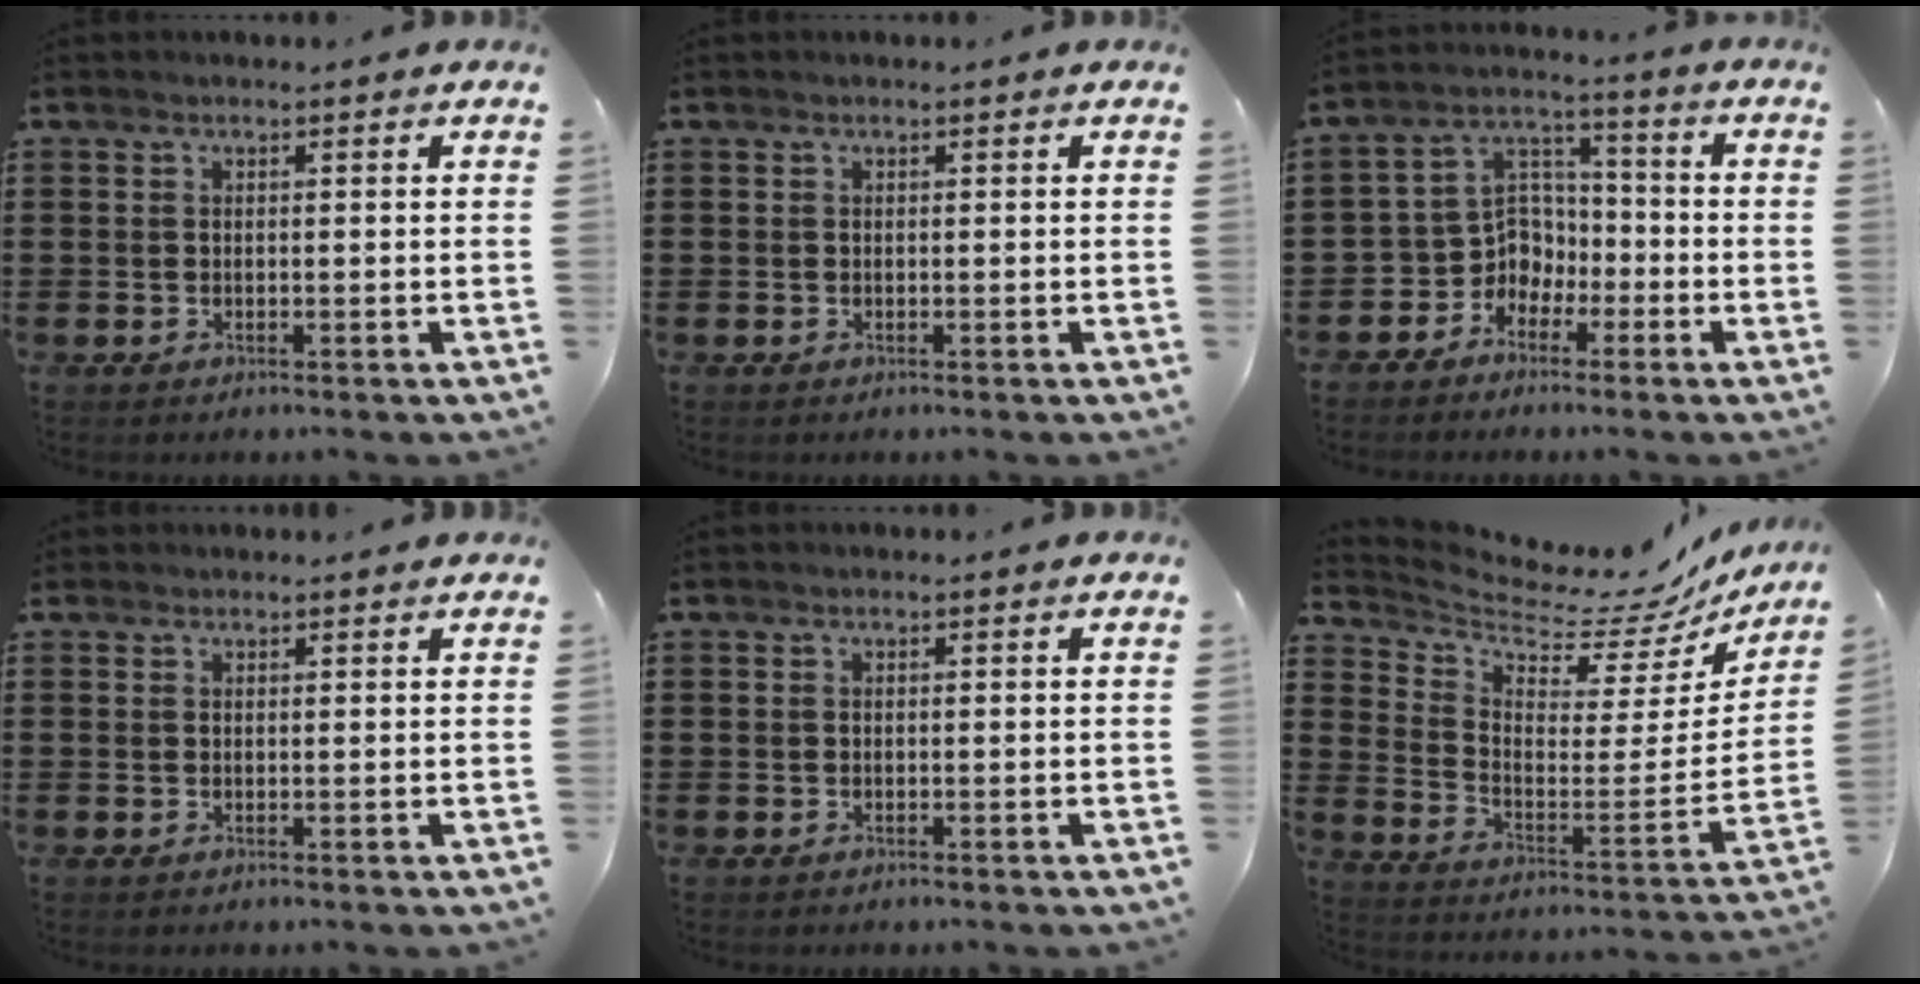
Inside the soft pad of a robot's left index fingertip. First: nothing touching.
{"total": 0.0}
{"total": 6.5, "force": [-3.3, 5.5, 1.0], "torque": [-0.045, 0.005, -0.068]}
{"total": 0.8, "force": [0.7, 0.3, 0.1], "torque": [-0.003, 0.001, 0.015]}
{"total": 0.0}
{"total": 4.8, "force": [4.6, 1.0, 1.1], "torque": [-0.045, -0.057, 0.071]}